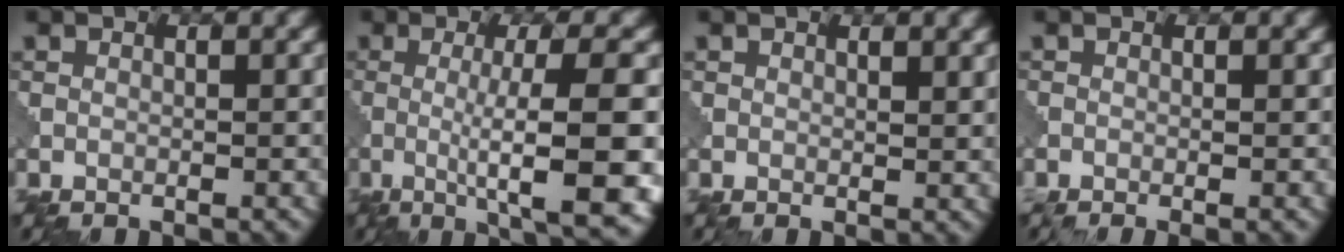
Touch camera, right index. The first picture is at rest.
{"total": 10.3, "force": [-2.3, 2.0, 9.8], "torque": [-0.116, -0.002, -0.032]}
{"total": 1.7, "force": [1.2, 0.6, 1.0], "torque": [-0.008, 0.003, 0.015]}
{"total": 2.1, "force": [-0.2, 1.1, 1.8], "torque": [-0.002, 0.008, -0.014]}